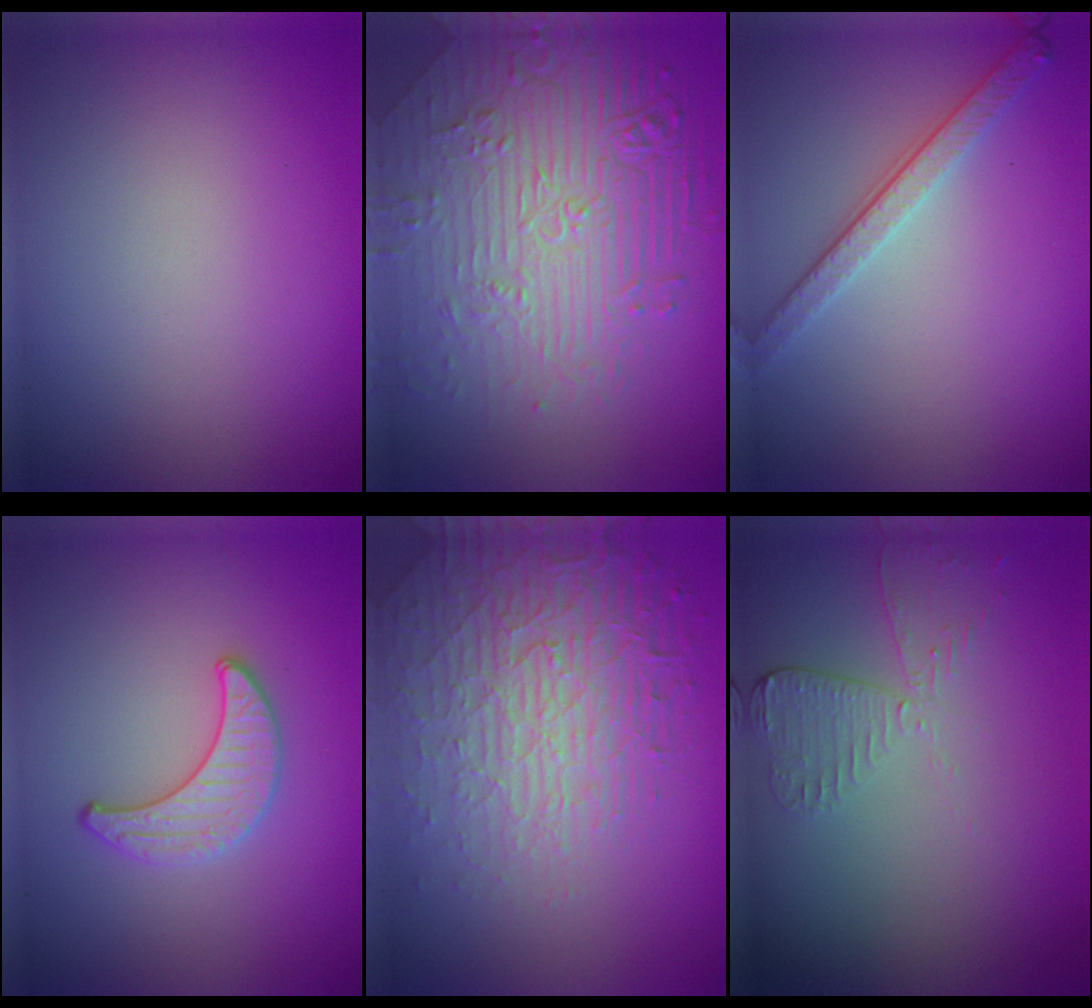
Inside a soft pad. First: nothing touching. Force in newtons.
{"total": 8.0, "press": 6.1, "slide": 5.1}
{"total": 2.7, "press": 2.6, "slide": 0.9}
{"total": 2.0, "press": 2.0, "slide": 0.1}
{"total": 7.5, "press": 5.4, "slide": 5.2}
{"total": 2.6, "press": 2.3, "slide": 1.2}